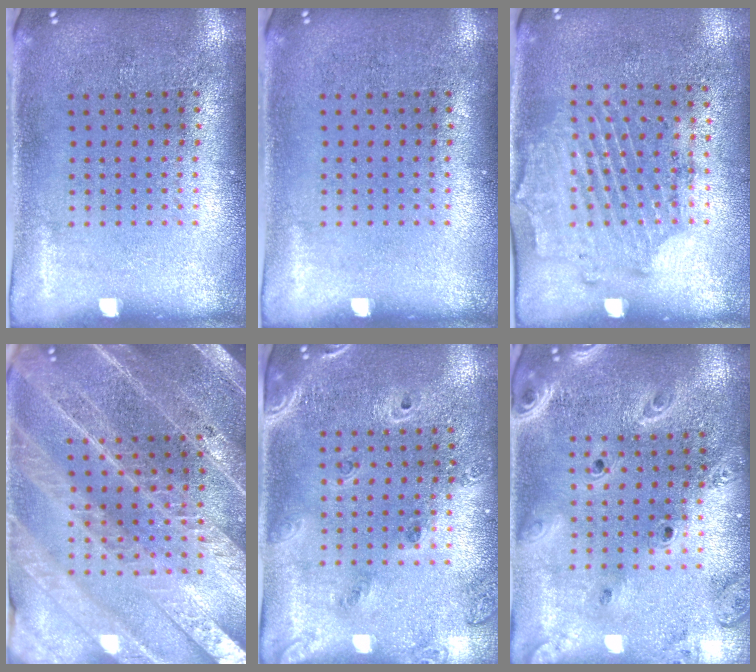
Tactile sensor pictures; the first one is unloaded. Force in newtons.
{"total": 0.0}
{"total": 1.7, "press": 1.3, "slide": 1.1}
{"total": 4.4, "press": 3.9, "slide": 2.0}
{"total": 1.5, "press": 1.4, "slide": 0.5}
{"total": 2.7, "press": 2.3, "slide": 1.4}